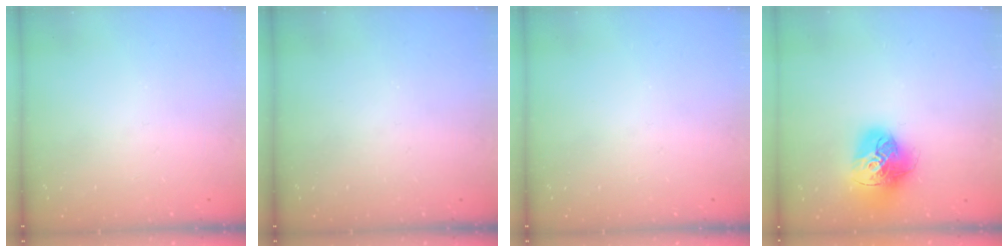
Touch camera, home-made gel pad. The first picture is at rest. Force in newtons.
{"total": 0.0}
{"total": 0.0}
{"total": 18.0, "press": 17.9, "slide": 1.9}